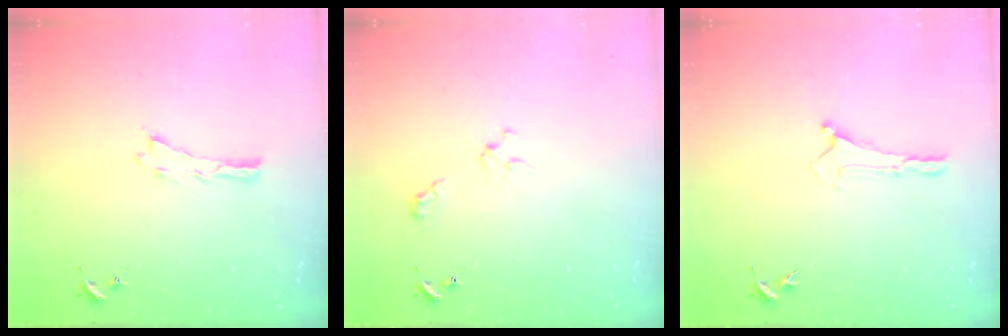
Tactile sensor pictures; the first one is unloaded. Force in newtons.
{"total": 3.7, "press": 3.7, "slide": 0.4}
{"total": 0.0}